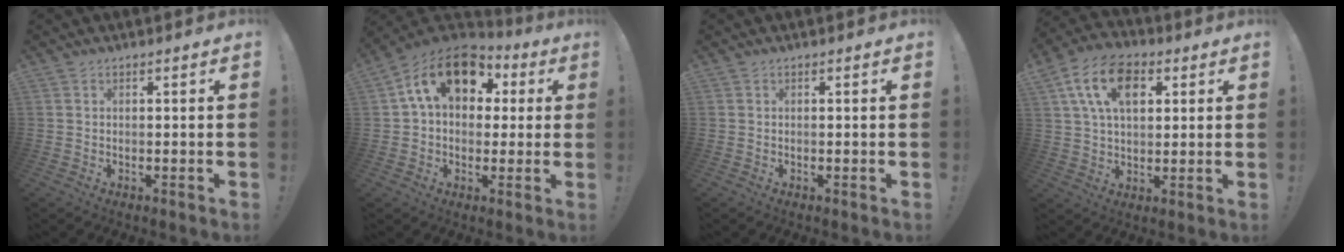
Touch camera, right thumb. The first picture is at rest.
{"total": 17.5, "force": [6.1, 11.4, 11.9], "torque": [-0.189, -0.005, 0.107]}
{"total": 0.0}
{"total": 14.7, "force": [5.3, 9.2, 10.1], "torque": [-0.168, -0.002, 0.097]}